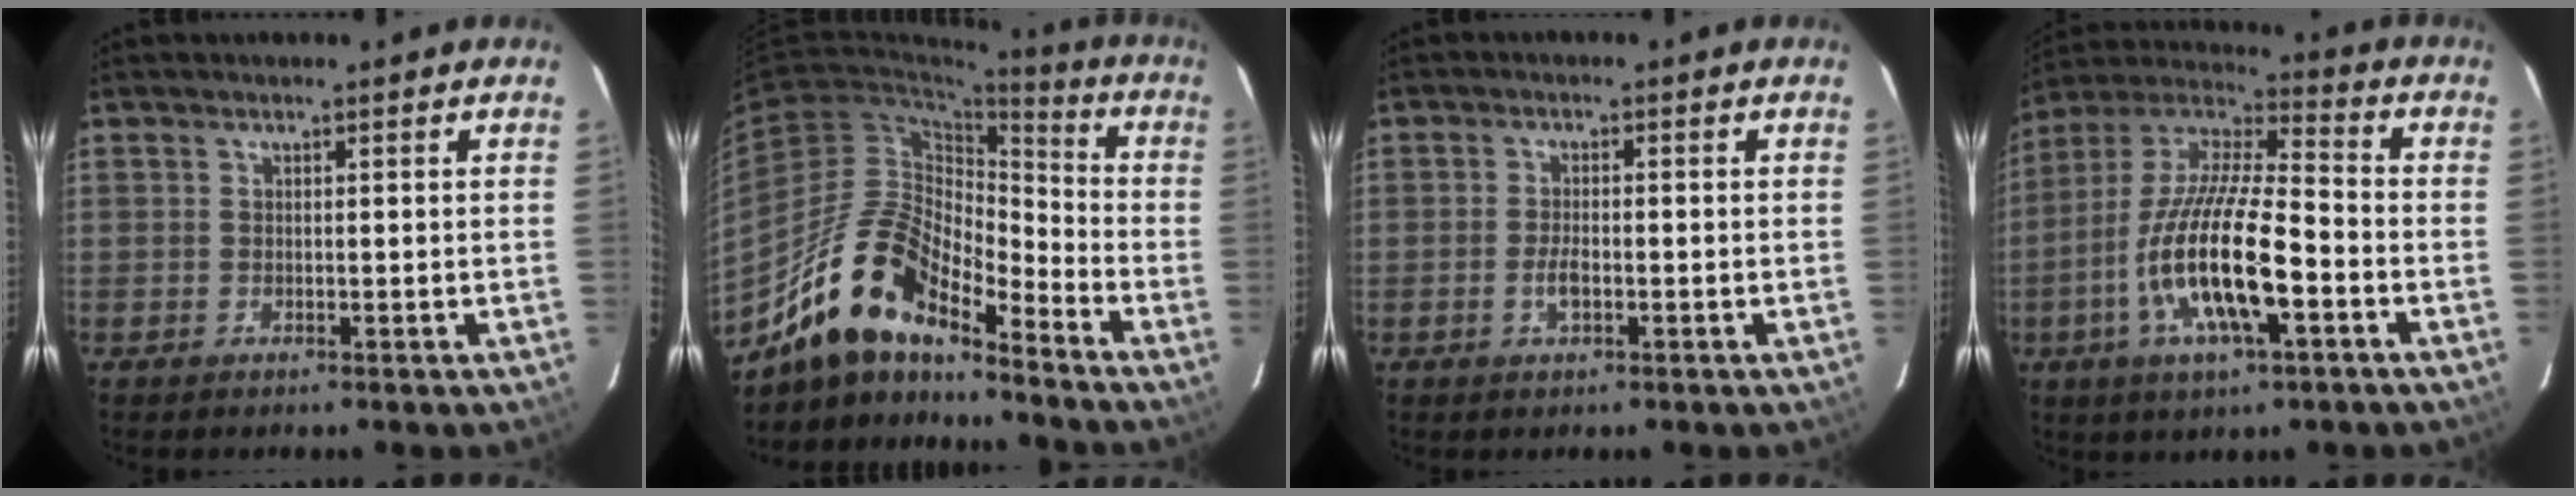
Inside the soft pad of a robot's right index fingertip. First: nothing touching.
{"total": 15.5, "force": [-12.7, 4.8, 7.6], "torque": [-0.139, 0.008, -0.246]}
{"total": 2.9, "force": [-1.0, 1.3, 2.3], "torque": [-0.049, -0.001, -0.018]}
{"total": 19.1, "force": [-6.3, 5.3, 17.2], "torque": [-0.342, -0.016, -0.125]}